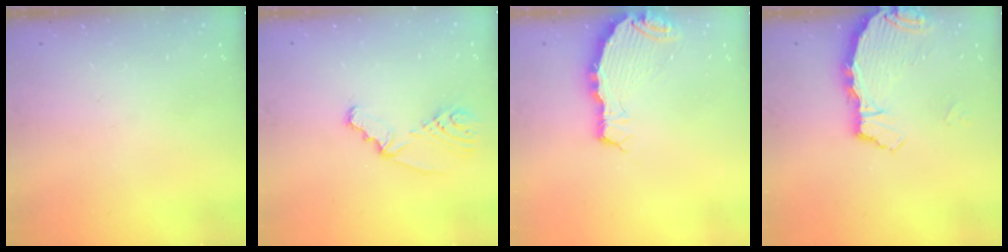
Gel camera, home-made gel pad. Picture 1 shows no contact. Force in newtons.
{"total": 5.9, "press": 4.7, "slide": 3.5}
{"total": 5.6, "press": 5.5, "slide": 1.0}
{"total": 3.3, "press": 3.3, "slide": 0.2}